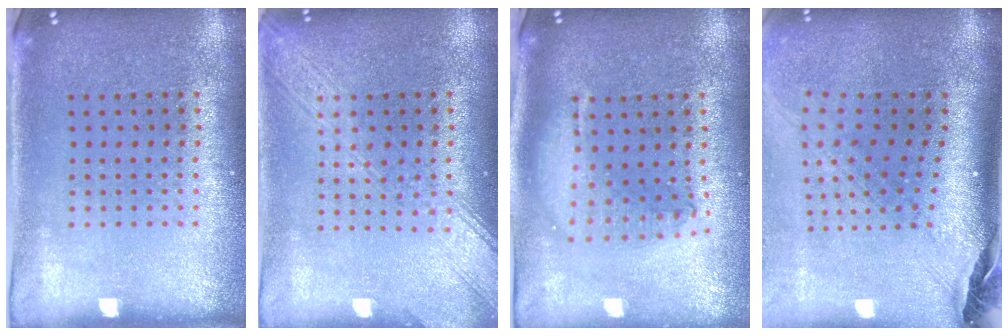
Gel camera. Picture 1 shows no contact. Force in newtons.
{"total": 3.4, "press": 3.3, "slide": 0.4}
{"total": 1.8, "press": 1.5, "slide": 1.0}
{"total": 2.5, "press": 1.7, "slide": 1.8}